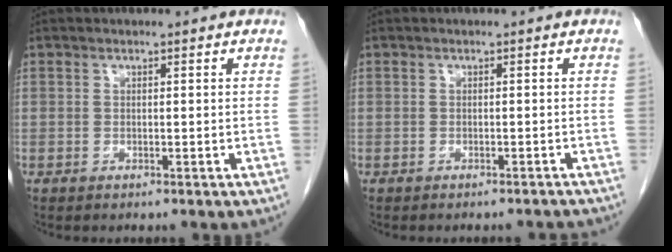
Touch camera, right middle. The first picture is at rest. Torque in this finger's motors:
{"motor_torque": [0.36, -0.32, 0.00, 0.00]}